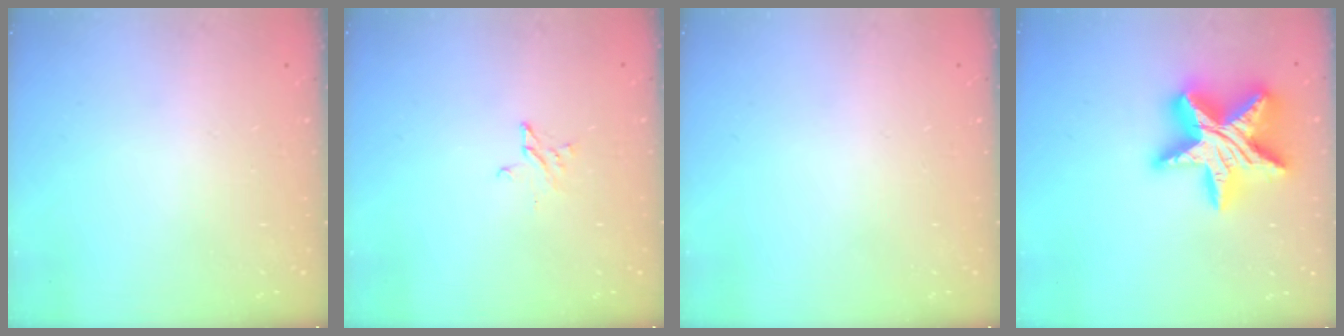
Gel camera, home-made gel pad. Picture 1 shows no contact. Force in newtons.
{"total": 2.2, "press": 2.2, "slide": 0.2}
{"total": 0.0}
{"total": 24.6, "press": 24.5, "slide": 2.1}